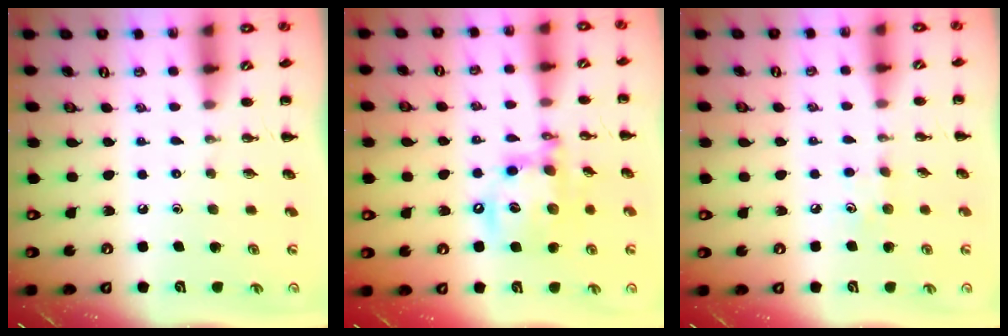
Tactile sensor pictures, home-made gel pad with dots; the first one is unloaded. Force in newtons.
{"total": 14.7, "press": 14.3, "slide": 3.1}
{"total": 6.3, "press": 6.0, "slide": 2.0}